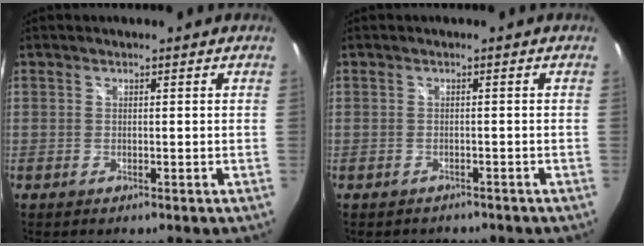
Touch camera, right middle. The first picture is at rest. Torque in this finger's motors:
{"motor_torque": [1.07, -1.07, 0.14, 0.08]}